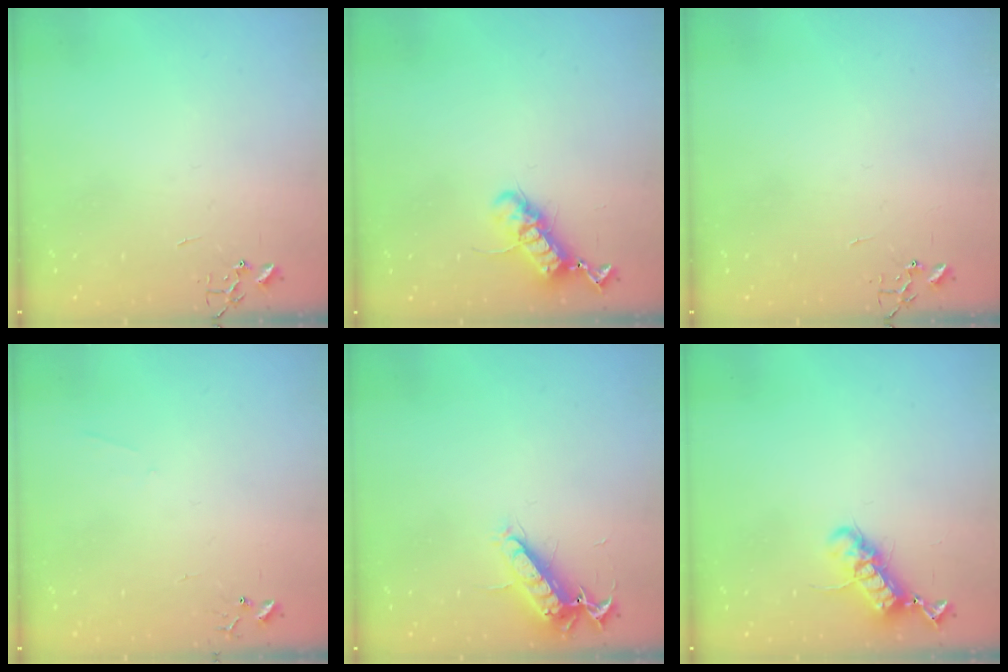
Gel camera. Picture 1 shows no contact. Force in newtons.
{"total": 12.7, "press": 12.6, "slide": 1.6}
{"total": 0.0}
{"total": 3.8, "press": 3.7, "slide": 0.6}
{"total": 12.9, "press": 12.8, "slide": 1.4}
{"total": 12.7, "press": 12.6, "slide": 1.1}